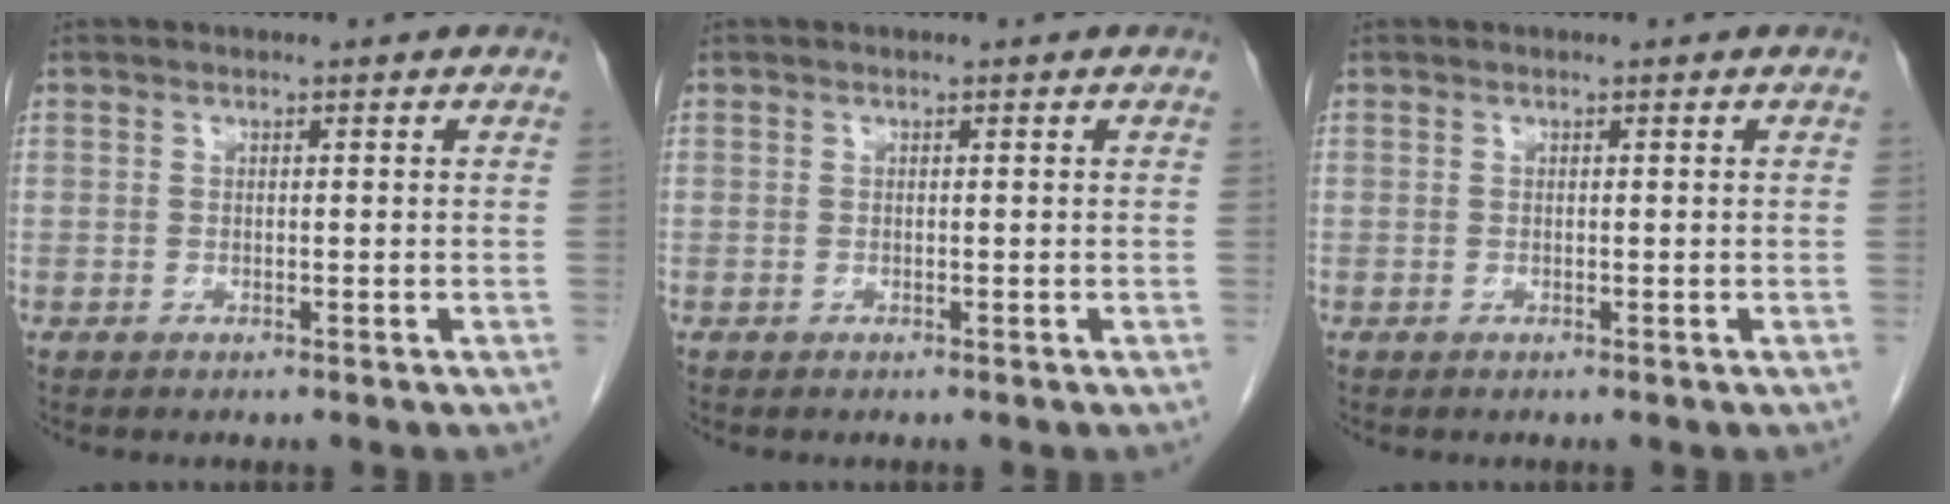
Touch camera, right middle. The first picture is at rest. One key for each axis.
{"total": 0.0}
{"total": 0.0}